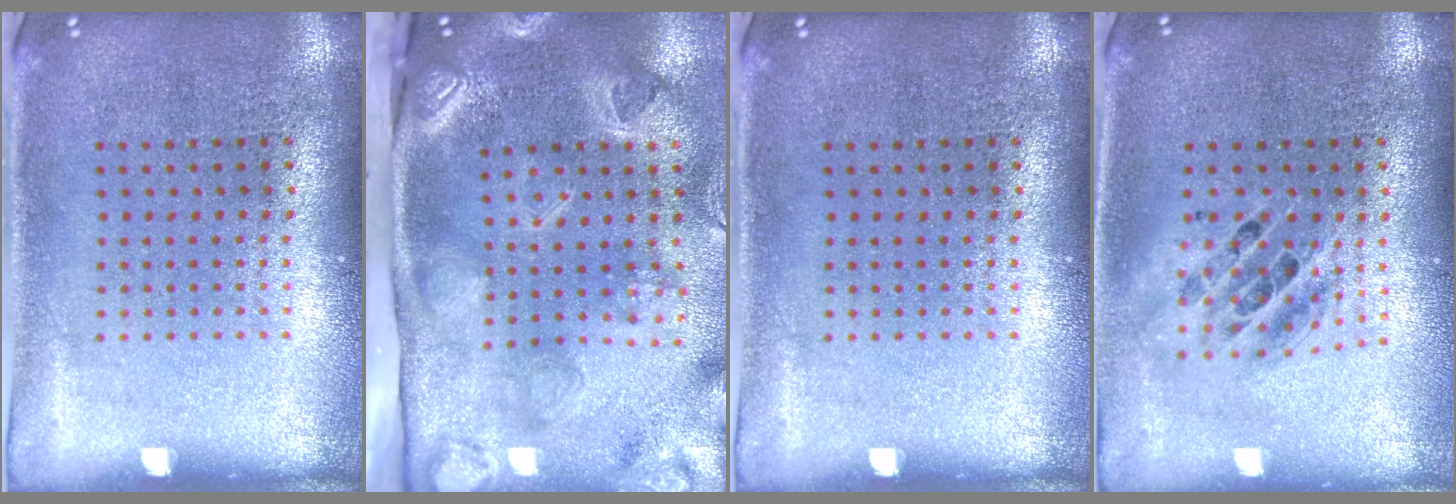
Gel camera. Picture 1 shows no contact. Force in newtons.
{"total": 4.2, "press": 3.1, "slide": 2.8}
{"total": 0.0}
{"total": 1.6, "press": 1.3, "slide": 0.8}